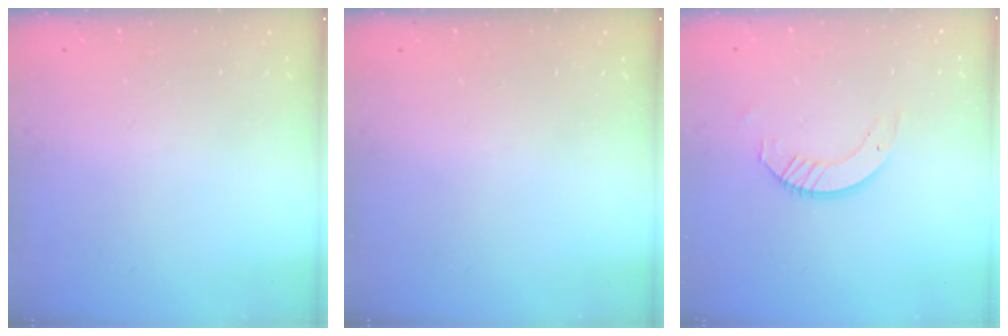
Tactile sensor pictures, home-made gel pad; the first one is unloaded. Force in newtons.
{"total": 0.0}
{"total": 5.4, "press": 5.4, "slide": 0.5}